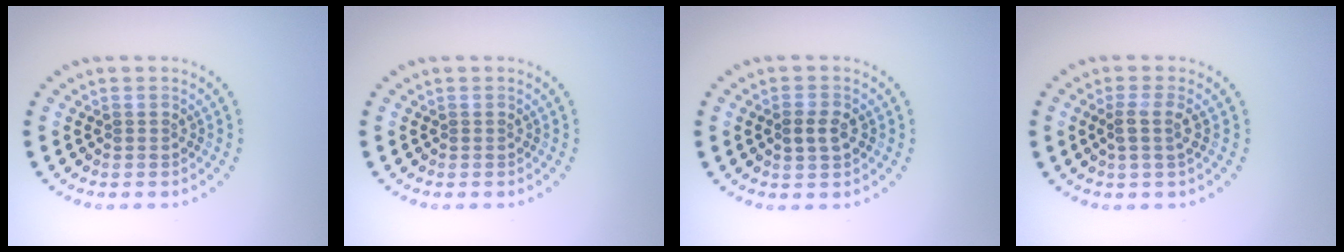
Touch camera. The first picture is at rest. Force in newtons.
{"total": 0.0}
{"total": 1.9, "press": 1.9, "slide": 0.2}
{"total": 1.8, "press": 1.4, "slide": 1.2}